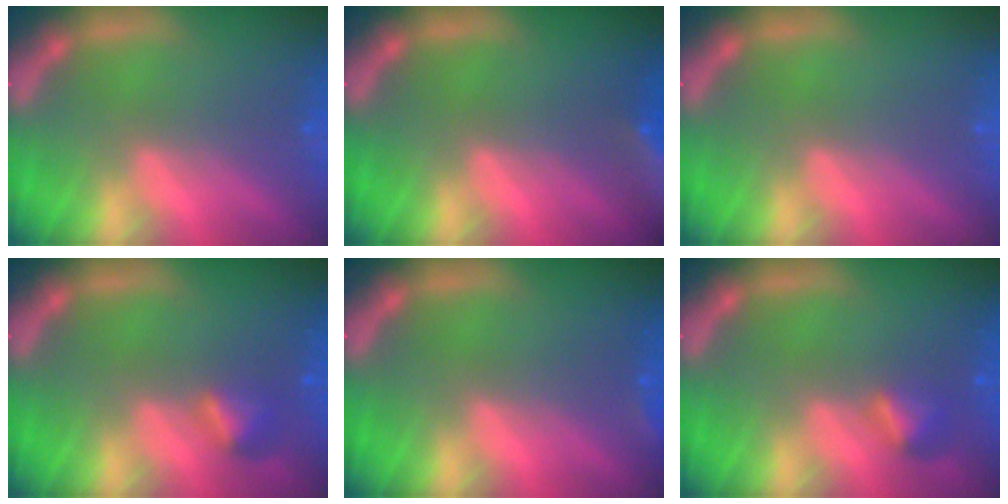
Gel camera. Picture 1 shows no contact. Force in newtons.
{"total": 10.0}
{"total": 0.0}
{"total": 1.9}
{"total": 0.9}
{"total": 1.9}